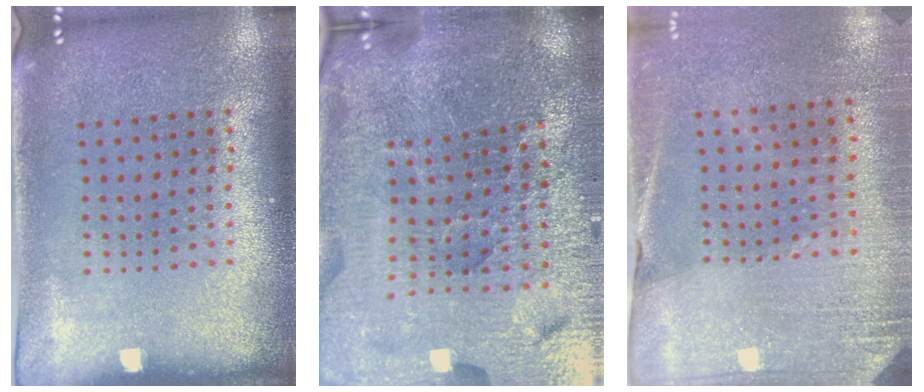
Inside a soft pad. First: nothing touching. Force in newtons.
{"total": 5.6, "press": 5.2, "slide": 2.1}
{"total": 2.7, "press": 2.6, "slide": 0.9}